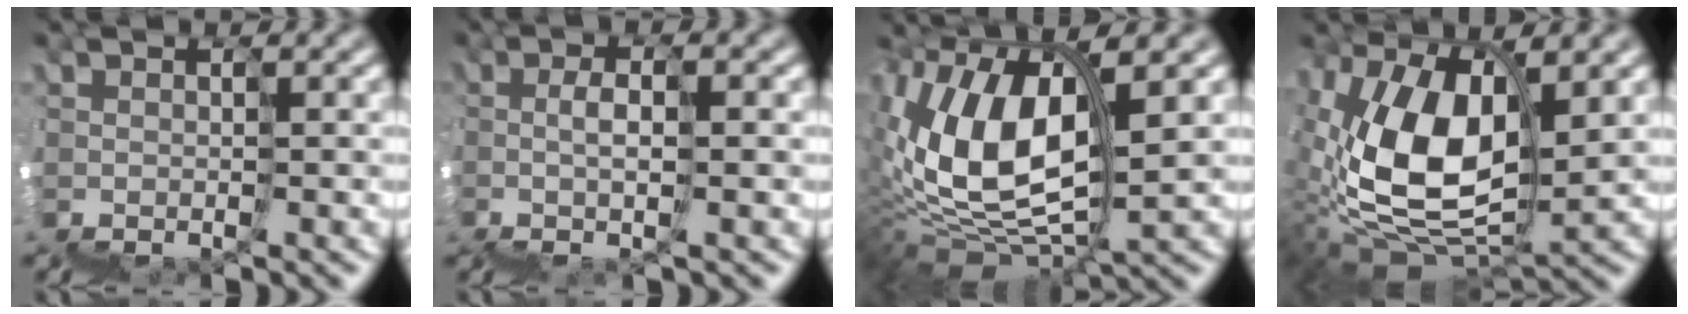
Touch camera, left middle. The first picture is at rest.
{"total": 1.5, "force": [0.1, 0.2, 1.4], "torque": [0.004, 0.015, -0.003]}
{"total": 7.0, "force": [2.5, 3.5, 5.5], "torque": [-0.133, 0.016, 0.041]}
{"total": 6.5, "force": [2.2, 3.4, 5.0], "torque": [-0.107, 0.015, 0.032]}